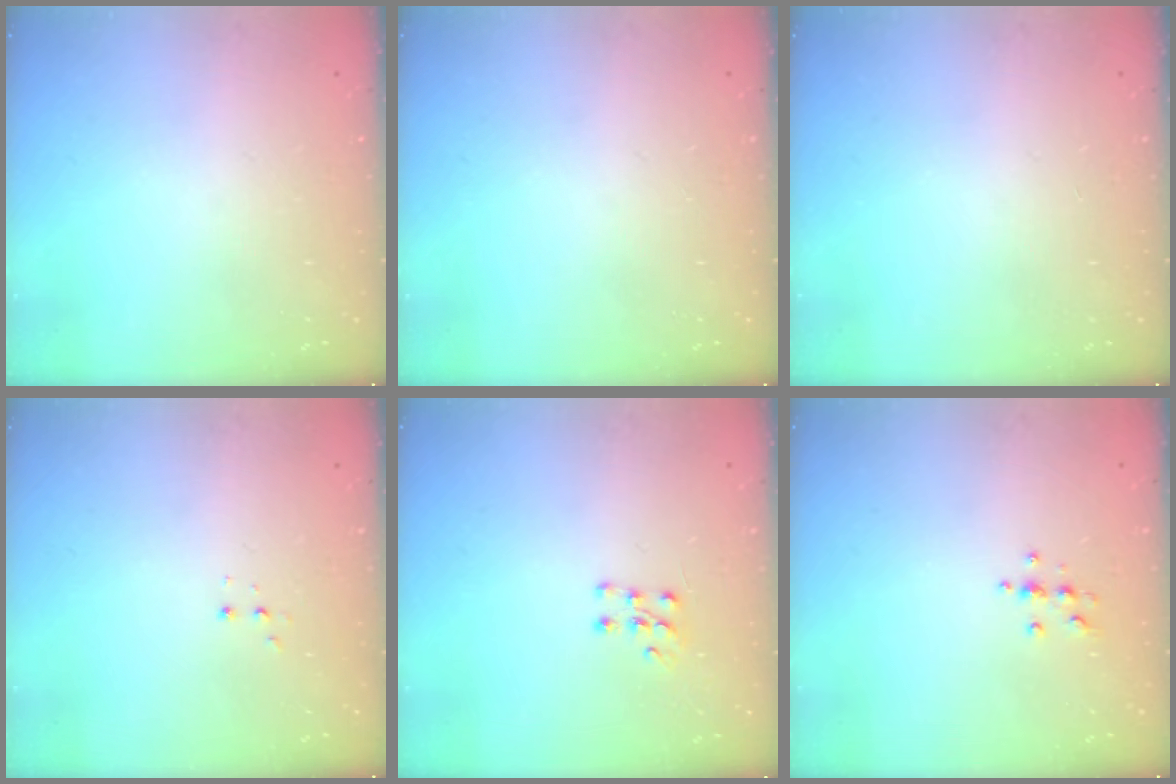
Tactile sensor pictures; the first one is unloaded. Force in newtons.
{"total": 0.0}
{"total": 0.0}
{"total": 2.8, "press": 2.7, "slide": 0.5}
{"total": 5.6, "press": 5.5, "slide": 0.6}
{"total": 6.2, "press": 6.1, "slide": 0.8}